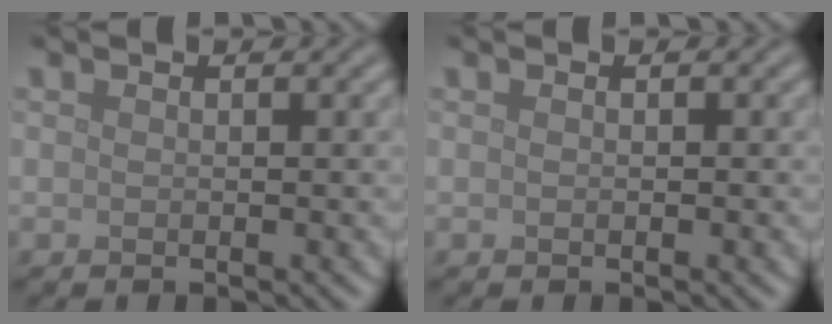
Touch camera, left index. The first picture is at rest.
{"total": 0.0}